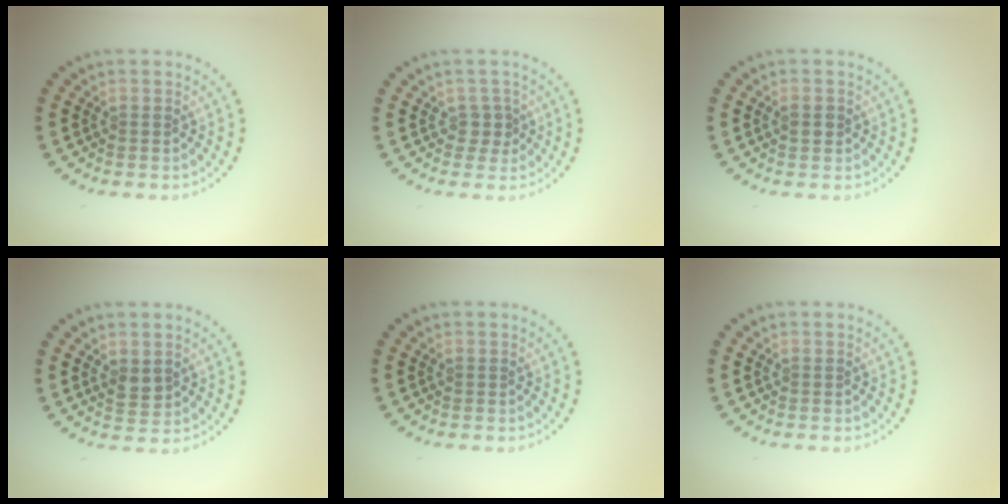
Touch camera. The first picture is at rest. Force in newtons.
{"total": 1.4, "press": 1.2, "slide": 0.9}
{"total": 1.2, "press": 1.2, "slide": 0.1}
{"total": 1.8, "press": 1.8, "slide": 0.3}
{"total": 0.0}
{"total": 0.0}